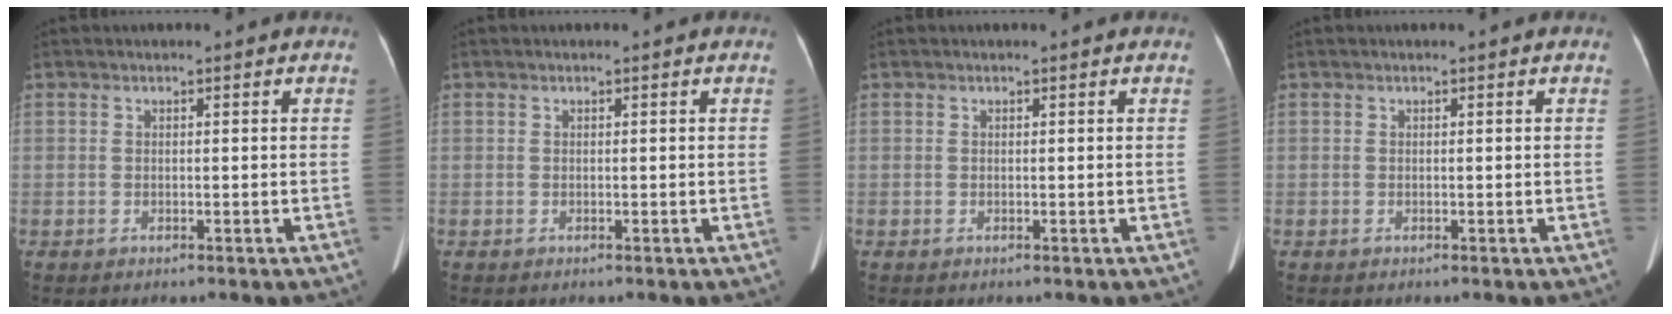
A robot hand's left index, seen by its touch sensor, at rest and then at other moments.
{"total": 0.0}
{"total": 0.0}
{"total": 0.0}